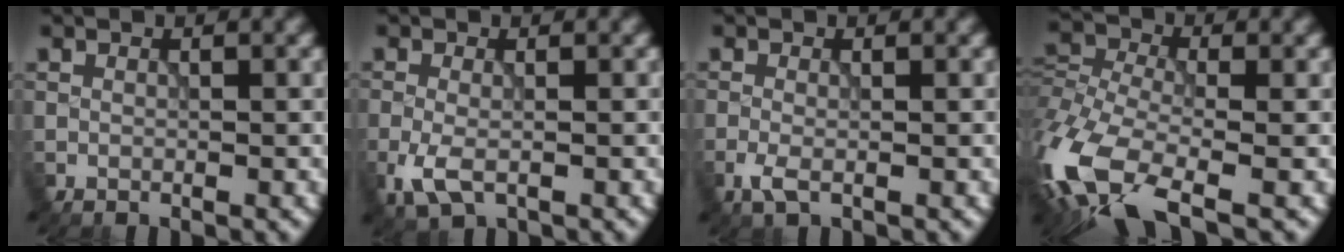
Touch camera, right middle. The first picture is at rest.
{"total": 3.0, "force": [-1.2, 1.6, 2.3], "torque": [-0.055, -0.010, -0.022]}
{"total": 1.8, "force": [-0.9, 0.6, 1.4], "torque": [-0.032, -0.008, -0.019]}
{"total": 11.6, "force": [-5.7, 5.4, 8.5], "torque": [-0.197, -0.025, -0.114]}